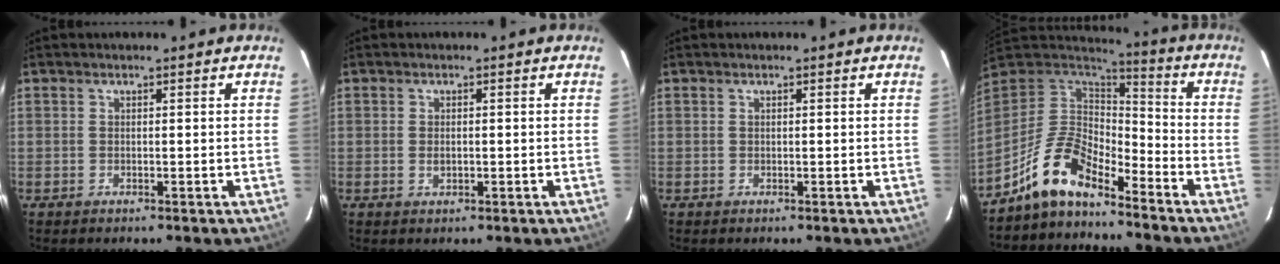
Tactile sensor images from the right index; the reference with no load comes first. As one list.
[{"total": 1.5, "force": [-0.2, 1.0, 1.2], "torque": [-0.021, -0.001, -0.002]}, {"total": 0.0}, {"total": 12.5, "force": [-9.8, 4.3, 6.4], "torque": [-0.137, 0.014, -0.196]}]